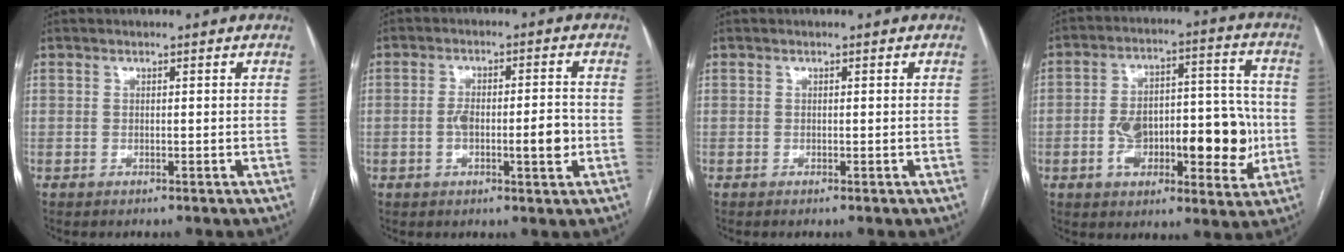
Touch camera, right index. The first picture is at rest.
{"total": 6.8, "force": [-1.3, 1.8, 6.4], "torque": [-0.110, 0.010, -0.019]}
{"total": 0.0}
{"total": 16.5, "force": [-3.3, 7.0, 14.5], "torque": [-0.219, 0.035, -0.043]}